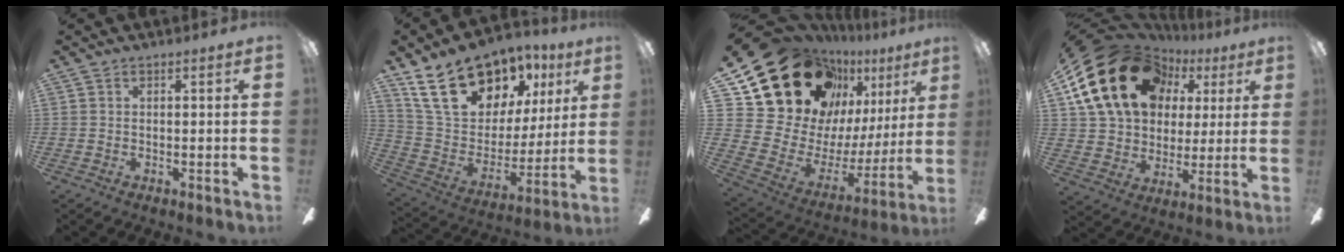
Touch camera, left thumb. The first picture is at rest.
{"total": 22.3, "force": [14.9, 12.9, 10.5], "torque": [-0.188, -0.080, 0.280]}
{"total": 26.7, "force": [16.3, 17.1, 12.5], "torque": [-0.201, -0.127, 0.331]}
{"total": 25.5, "force": [11.4, 18.1, 13.8], "torque": [-0.256, -0.041, 0.223]}